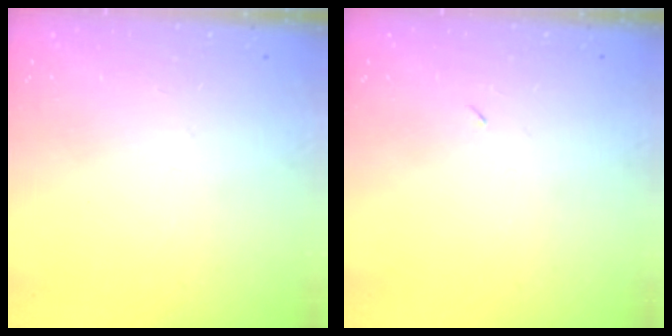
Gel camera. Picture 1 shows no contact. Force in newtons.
{"total": 2.2, "press": 1.8, "slide": 1.2}